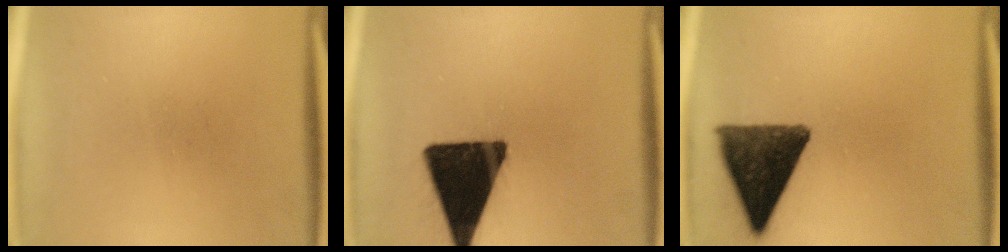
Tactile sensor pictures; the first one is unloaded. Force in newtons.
{"total": 19.4}
{"total": 12.5}